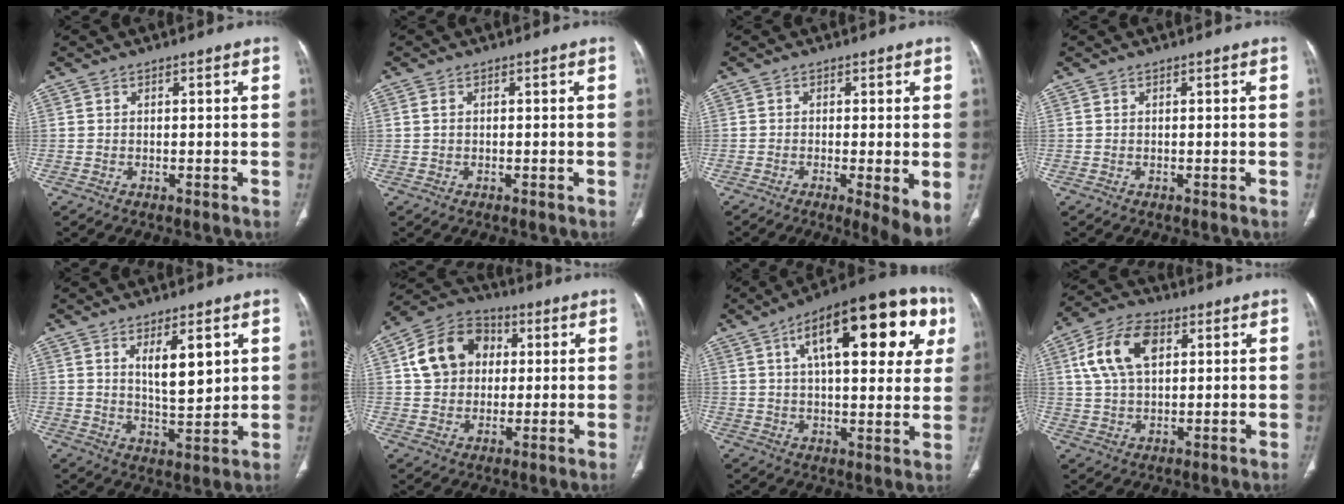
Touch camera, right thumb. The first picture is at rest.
{"total": 0.9, "force": [0.2, 0.5, 0.7], "torque": [-0.018, 0.005, 0.004]}
{"total": 6.5, "force": [-1.7, 1.2, 6.2], "torque": [-0.099, -0.020, -0.031]}
{"total": 0.0}
{"total": 8.7, "force": [3.3, 3.0, 7.4], "torque": [-0.103, -0.033, 0.061]}
{"total": 13.2, "force": [2.5, 10.8, 7.3], "torque": [-0.107, 0.014, 0.036]}
{"total": 24.9, "force": [9.4, 9.9, 20.8], "torque": [-0.264, 0.012, 0.130]}
{"total": 11.9, "force": [3.7, 7.2, 8.8], "torque": [-0.163, 0.009, 0.067]}